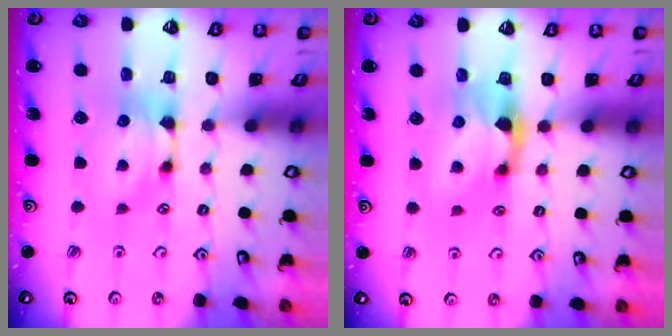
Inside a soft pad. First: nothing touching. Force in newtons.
{"total": 1.9, "press": 1.4, "slide": 1.3}